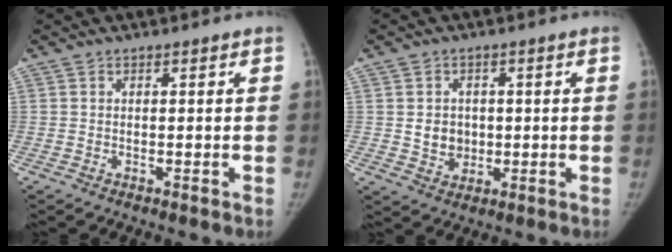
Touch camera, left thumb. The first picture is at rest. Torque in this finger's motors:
{"motor_torque": [0.61, 0.55, 0.53, -0.40, 0.16]}